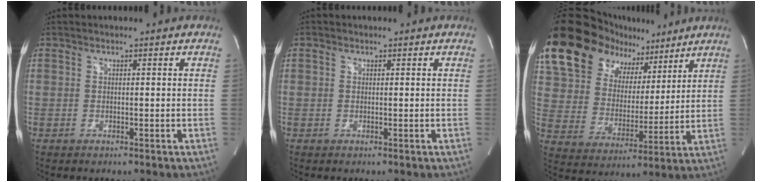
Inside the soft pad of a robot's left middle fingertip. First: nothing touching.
{"total": 1.3, "force": [-0.7, -0.9, -0.7], "torque": [0.004, 0.005, -0.004]}
{"total": 17.8, "force": [12.8, 9.7, 7.8], "torque": [-0.139, 0.055, 0.230]}